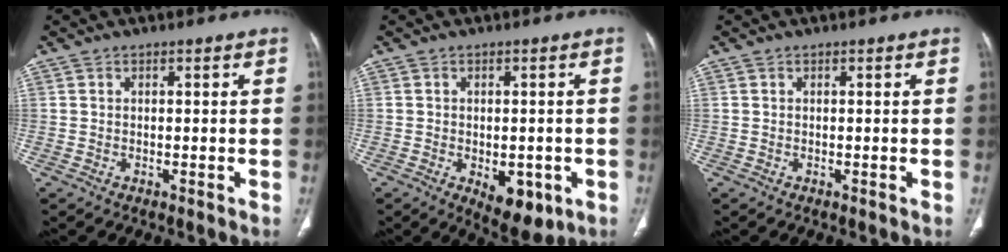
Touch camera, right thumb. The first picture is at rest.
{"total": 7.8, "force": [-2.6, 4.2, 6.1], "torque": [-0.063, -0.002, -0.020]}
{"total": 0.0}